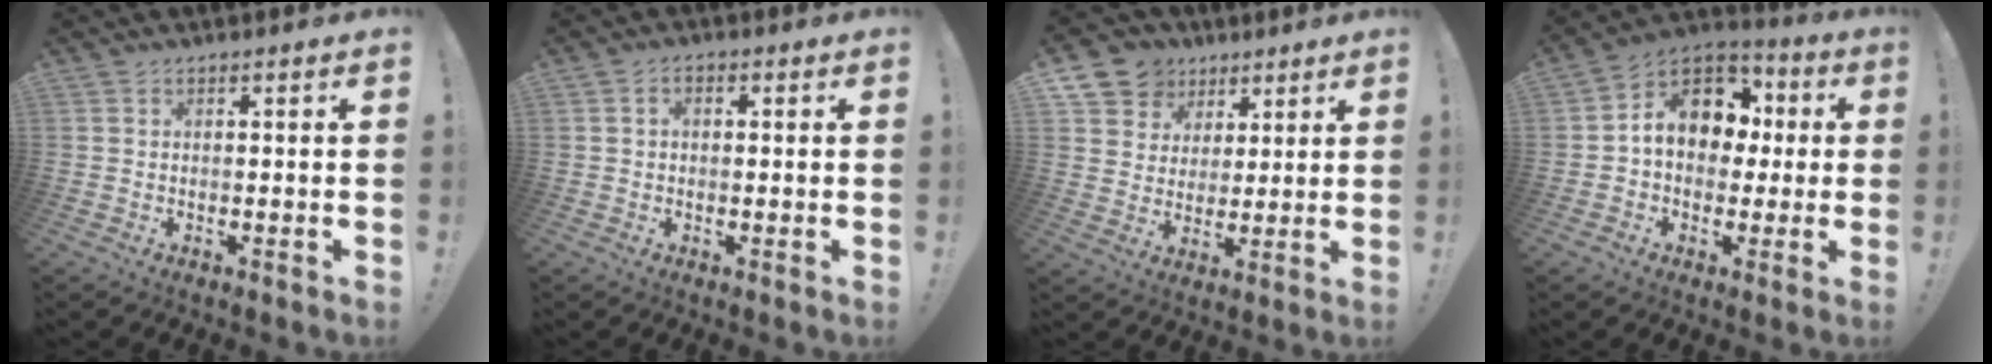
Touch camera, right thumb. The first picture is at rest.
{"total": 2.0, "force": [-0.3, 1.4, 1.3], "torque": [-0.023, 0.007, -0.007]}
{"total": 9.6, "force": [4.7, 8.2, 1.8], "torque": [-0.030, -0.031, 0.096]}
{"total": 13.3, "force": [2.2, 10.4, 8.0], "torque": [-0.116, 0.009, 0.049]}